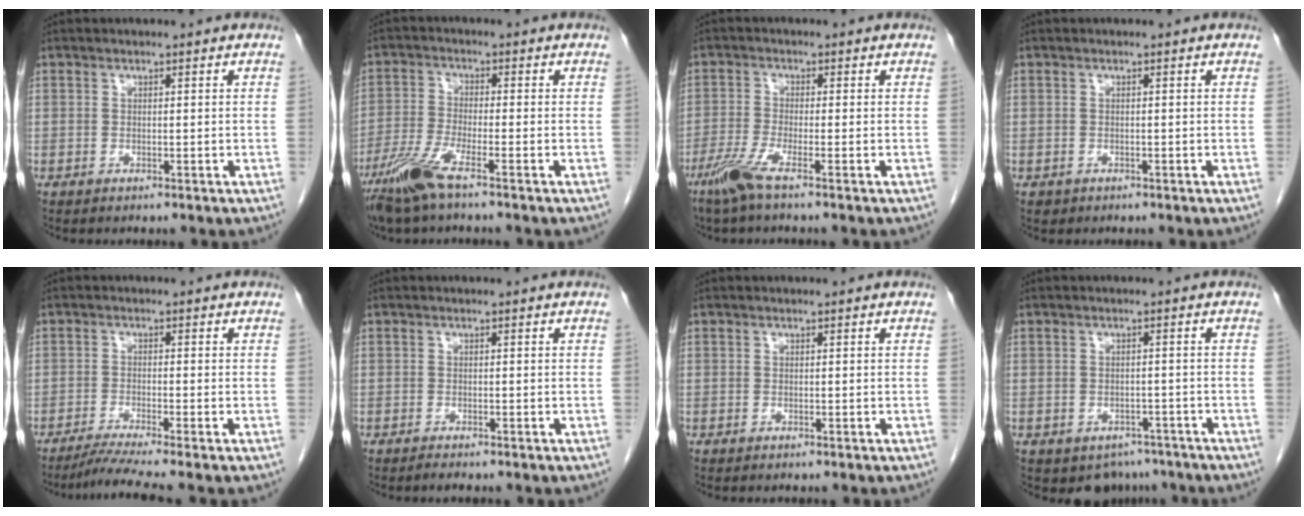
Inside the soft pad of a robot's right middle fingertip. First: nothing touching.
{"total": 6.6, "force": [-4.6, 0.3, 4.7], "torque": [-0.109, -0.016, -0.096]}
{"total": 4.4, "force": [-3.1, -0.2, 3.2], "torque": [-0.073, -0.013, -0.069]}
{"total": 0.6, "force": [-0.3, 0.6, 0.0], "torque": [-0.007, 0.003, 0.000]}
{"total": 5.2, "force": [-4.3, -1.5, 2.6], "torque": [-0.048, -0.020, -0.078]}
{"total": 0.7, "force": [-0.6, 0.0, 0.2], "torque": [-0.009, -0.002, -0.010]}
{"total": 0.0}
{"total": 4.8, "force": [-3.5, 3.2, 0.7], "torque": [0.004, 0.007, -0.042]}